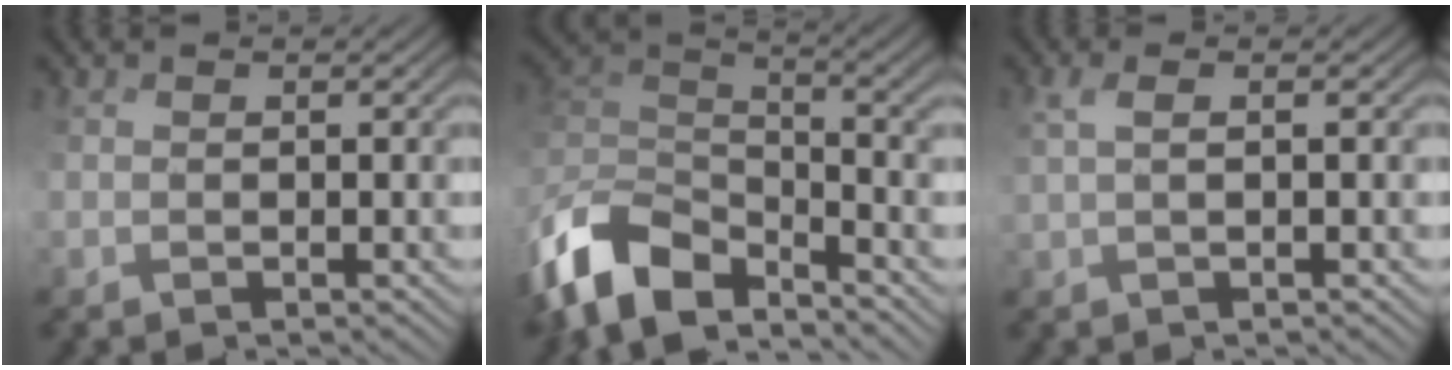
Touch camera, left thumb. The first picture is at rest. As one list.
[{"total": 7.9, "force": [-4.9, 2.6, 5.6], "torque": [-0.107, 0.009, -0.111]}, {"total": 1.8, "force": [1.1, -1.1, 0.8], "torque": [-0.008, 0.013, 0.023]}]